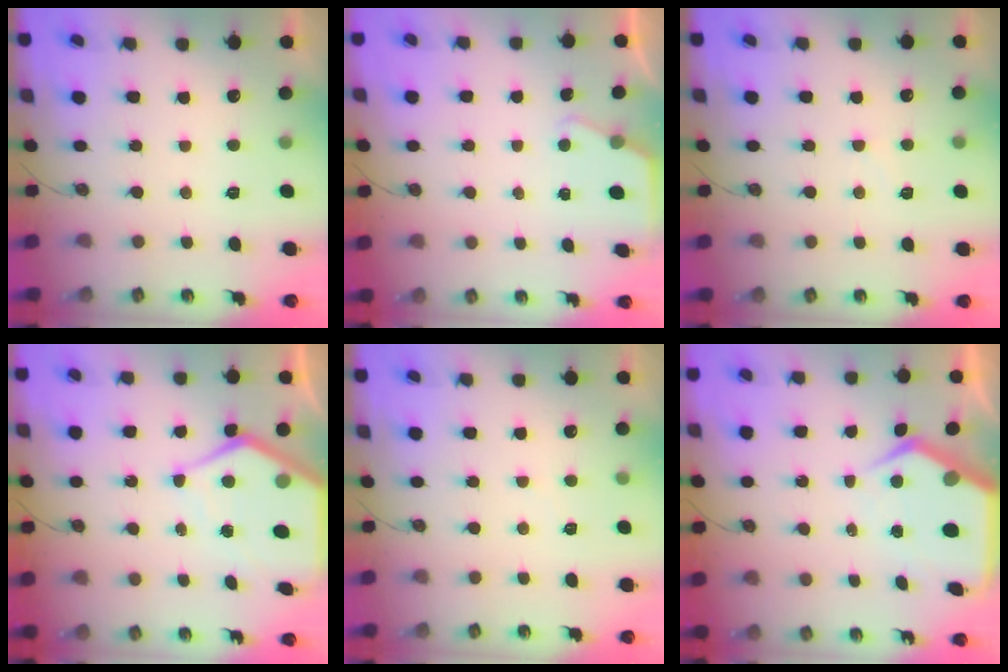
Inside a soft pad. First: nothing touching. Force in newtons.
{"total": 2.7, "press": 2.7, "slide": 0.4}
{"total": 4.5, "press": 4.5, "slide": 0.7}
{"total": 10.4, "press": 10.3, "slide": 1.2}
{"total": 2.4, "press": 2.4, "slide": 0.4}
{"total": 8.1, "press": 8.0, "slide": 0.8}